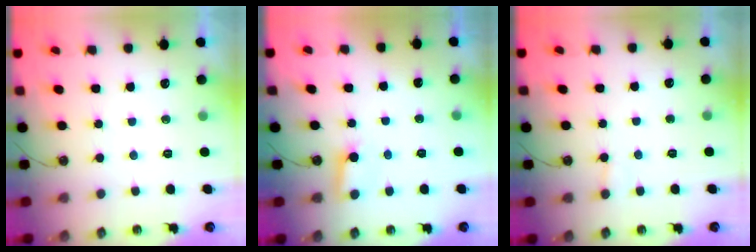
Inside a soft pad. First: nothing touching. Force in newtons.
{"total": 6.8, "press": 6.8, "slide": 0.5}
{"total": 3.4, "press": 3.4, "slide": 0.2}